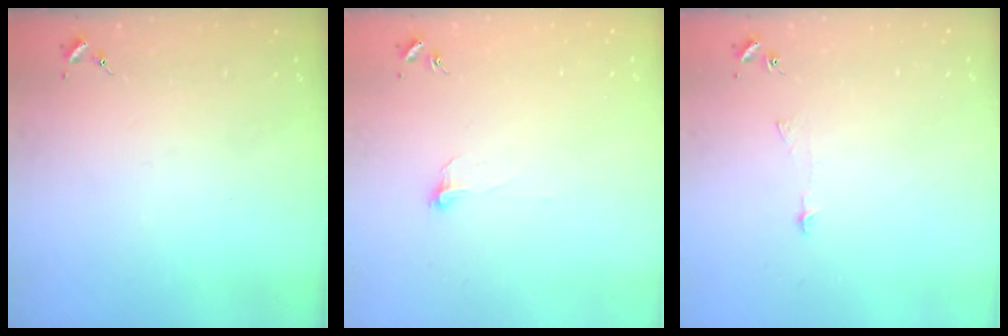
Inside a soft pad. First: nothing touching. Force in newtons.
{"total": 3.9, "press": 3.9, "slide": 0.3}
{"total": 4.0, "press": 4.0, "slide": 0.4}